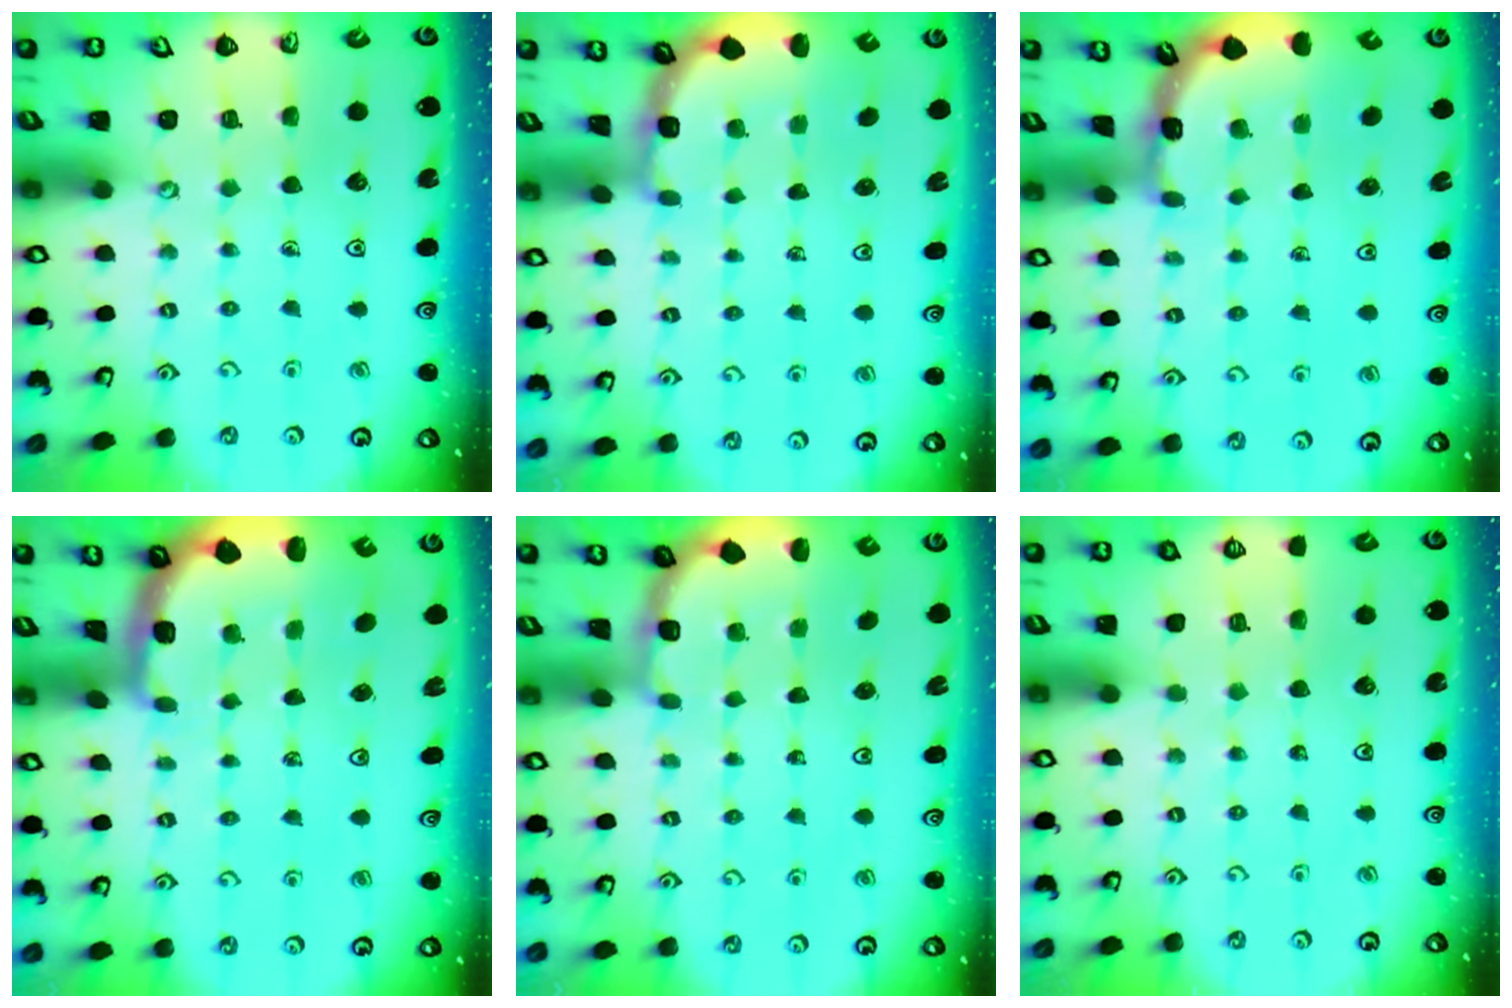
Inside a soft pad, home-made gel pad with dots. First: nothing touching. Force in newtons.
{"total": 2.0, "press": 1.6, "slide": 1.1}
{"total": 1.9, "press": 1.9, "slide": 0.1}
{"total": 2.4, "press": 2.1, "slide": 1.2}
{"total": 1.9, "press": 1.7, "slide": 0.8}
{"total": 0.0}